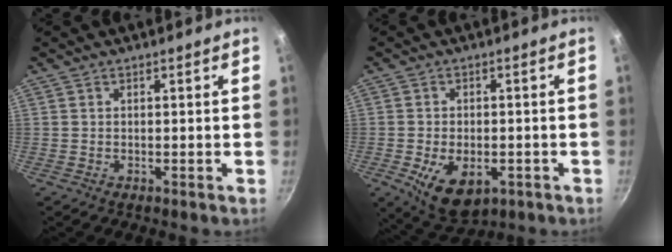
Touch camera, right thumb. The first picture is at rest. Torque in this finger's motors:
{"motor_torque": [-0.16, 0.53, 0.44, 0.41, 0.07]}